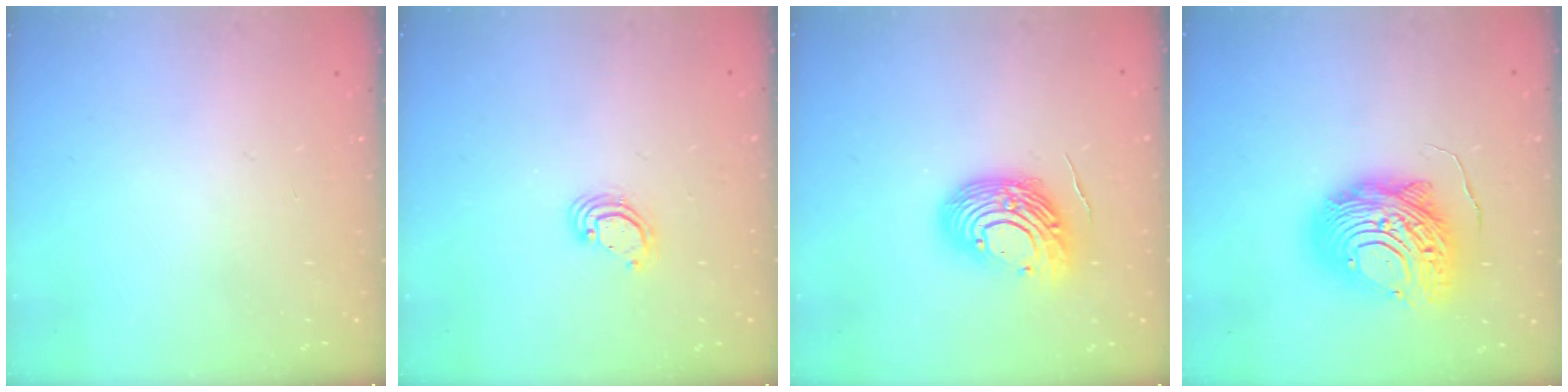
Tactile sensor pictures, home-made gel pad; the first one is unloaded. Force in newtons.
{"total": 3.8, "press": 3.8, "slide": 0.1}
{"total": 13.6, "press": 13.4, "slide": 2.2}
{"total": 17.5, "press": 17.5, "slide": 1.5}